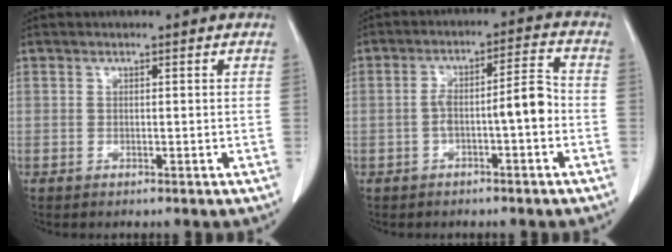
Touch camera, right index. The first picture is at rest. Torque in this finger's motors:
{"motor_torque": [0.59, -0.18, 0.26, 0.10]}